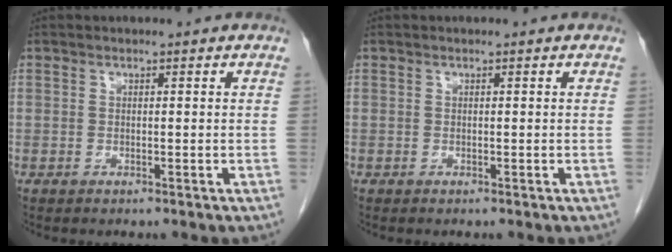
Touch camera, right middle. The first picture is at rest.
{"total": 0.0}